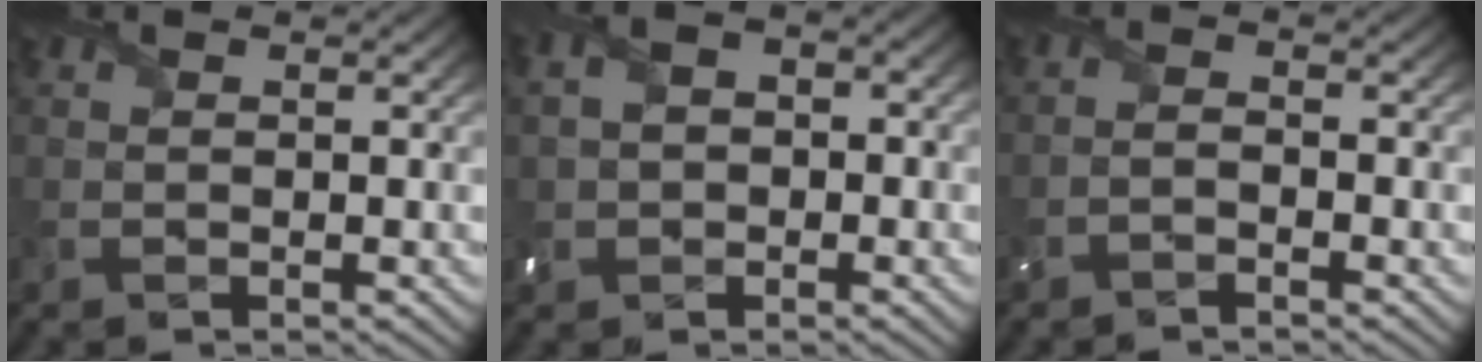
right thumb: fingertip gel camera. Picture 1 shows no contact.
{"total": 4.6, "force": [-0.4, 3.5, 3.0], "torque": [-0.064, 0.007, -0.011]}
{"total": 1.9, "force": [-1.7, 0.1, 0.7], "torque": [-0.013, 0.002, -0.039]}